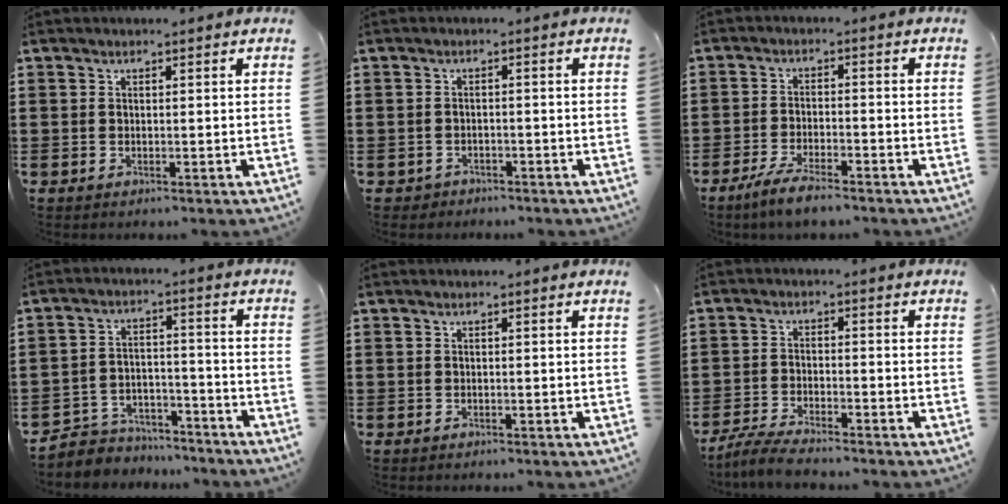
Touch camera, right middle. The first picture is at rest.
{"total": 1.4, "force": [-1.2, 0.6, -0.1], "torque": [-0.004, 0.002, -0.030]}
{"total": 4.3, "force": [-3.7, 0.4, 2.2], "torque": [-0.050, -0.005, -0.073]}
{"total": 4.7, "force": [-4.5, 1.4, -0.1], "torque": [-0.005, 0.011, -0.096]}
{"total": 0.0}
{"total": 3.8, "force": [-3.6, 0.1, 1.3], "torque": [-0.037, -0.004, -0.076]}